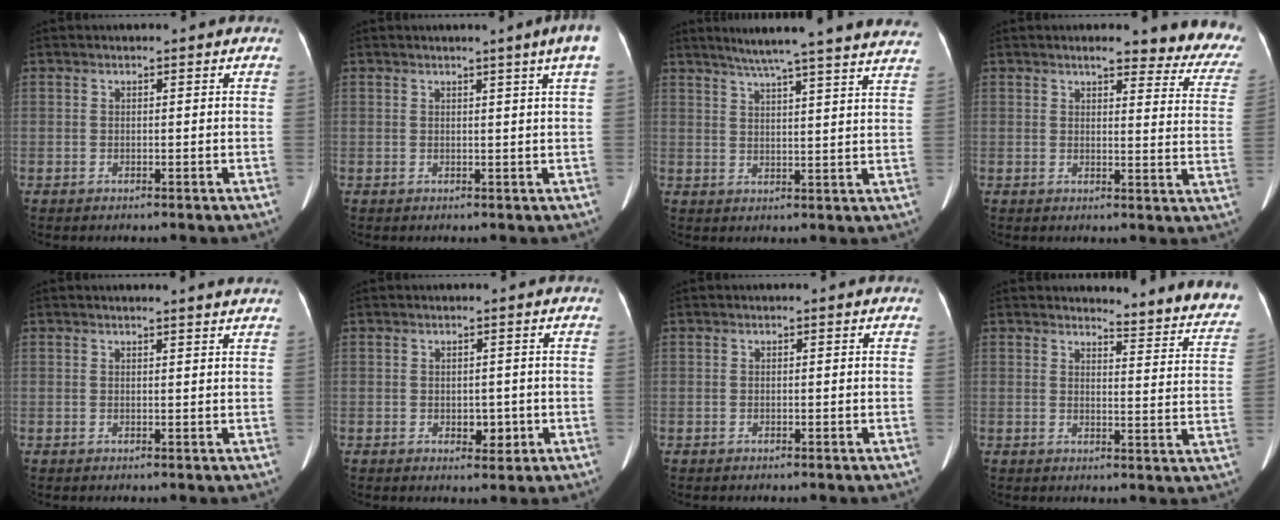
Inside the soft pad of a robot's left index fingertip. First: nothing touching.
{"total": 3.3, "force": [2.0, -0.7, 2.5], "torque": [-0.036, -0.007, 0.022]}
{"total": 23.0, "force": [20.5, -0.5, 10.4], "torque": [-0.158, -0.020, 0.255]}
{"total": 16.2, "force": [14.9, 3.3, 5.5], "torque": [-0.023, -0.046, 0.141]}
{"total": 3.6, "force": [3.4, -0.5, 1.1], "torque": [-0.018, 0.000, 0.032]}
{"total": 2.3, "force": [-0.3, 1.7, 1.5], "torque": [-0.020, -0.001, 0.003]}
{"total": 0.0}
{"total": 13.8, "force": [13.6, 1.3, 2.2], "torque": [0.004, -0.095, 0.120]}